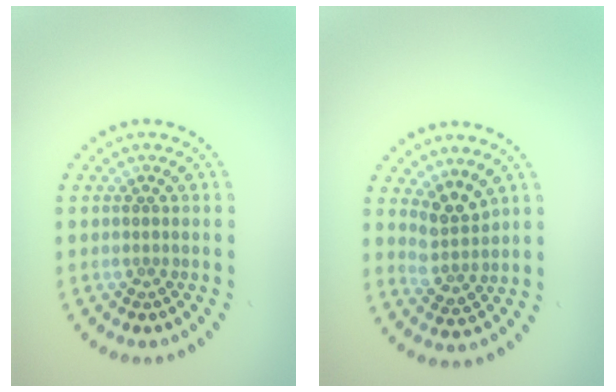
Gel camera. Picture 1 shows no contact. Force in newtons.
{"total": 2.7, "press": 2.0, "slide": 1.8}